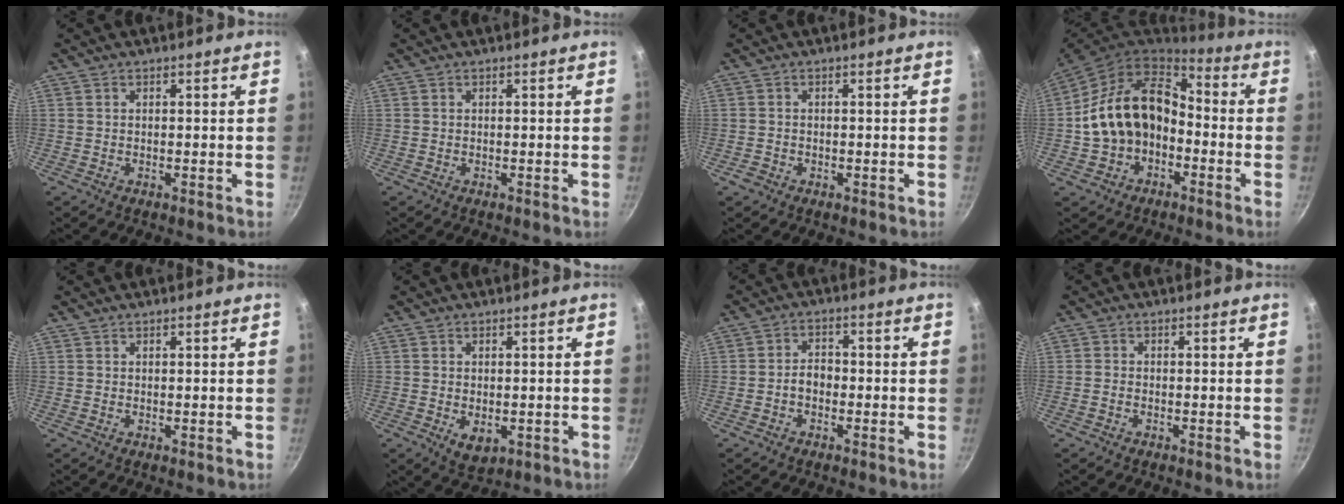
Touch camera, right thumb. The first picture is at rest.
{"total": 0.0}
{"total": 1.3, "force": [-0.7, 1.0, 0.4], "torque": [-0.008, 0.002, -0.010]}
{"total": 16.3, "force": [-2.4, 12.2, 10.5], "torque": [-0.165, 0.059, -0.044]}
{"total": 0.0}
{"total": 4.2, "force": [-0.5, 2.8, 3.0], "torque": [-0.044, -0.012, 0.000]}
{"total": 3.3, "force": [-1.1, 2.4, 2.0], "torque": [-0.019, 0.021, -0.023]}
{"total": 0.8, "force": [-0.5, 0.5, 0.3], "torque": [-0.006, 0.004, -0.012]}